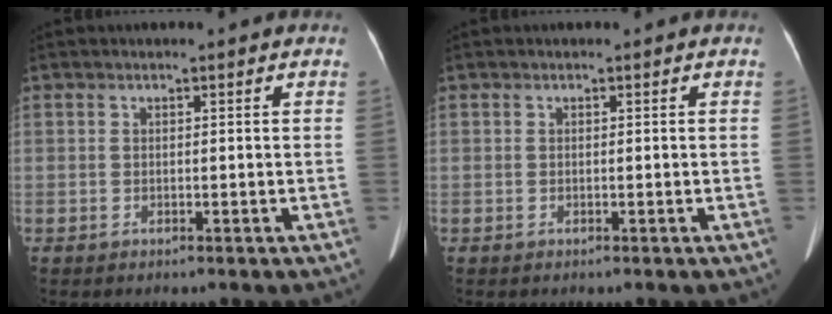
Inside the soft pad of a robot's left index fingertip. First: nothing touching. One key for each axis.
{"total": 0.0}